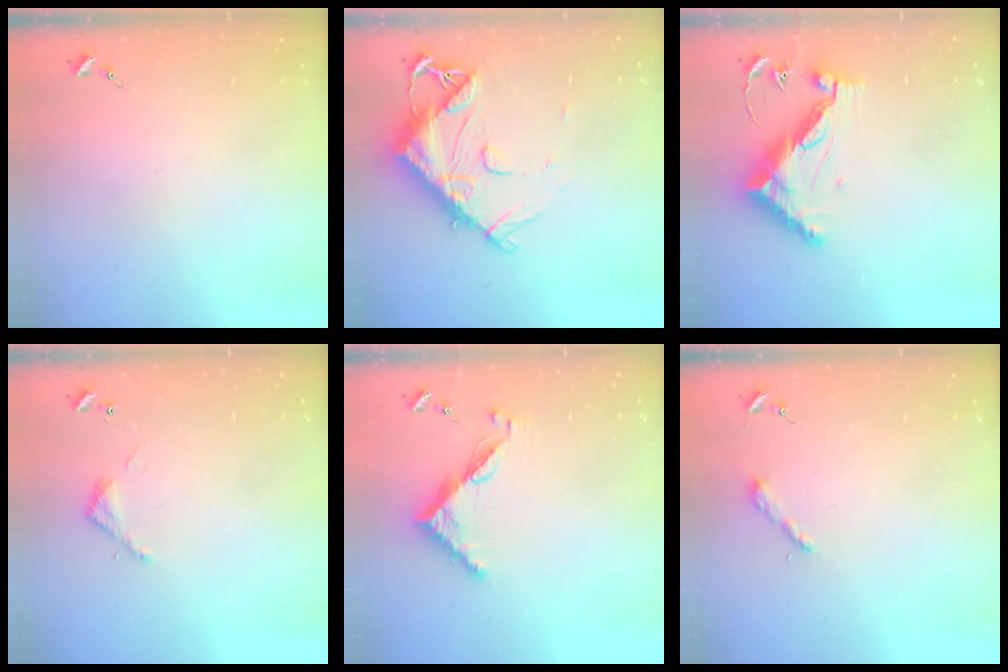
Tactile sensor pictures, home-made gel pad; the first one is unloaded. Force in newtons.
{"total": 13.6, "press": 13.5, "slide": 1.4}
{"total": 13.0, "press": 13.0, "slide": 0.6}
{"total": 3.2, "press": 3.2, "slide": 0.2}
{"total": 7.4, "press": 7.4, "slide": 0.7}
{"total": 3.8, "press": 3.8, "slide": 0.3}